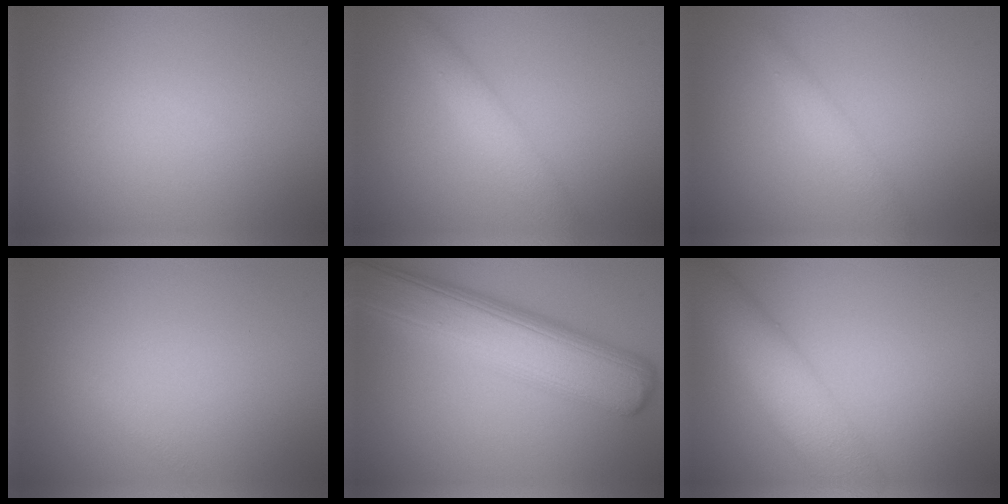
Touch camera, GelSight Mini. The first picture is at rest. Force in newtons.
{"total": 2.9, "press": 2.9, "slide": 0.1}
{"total": 1.9, "press": 1.9, "slide": 0.1}
{"total": 0.7, "press": 0.7, "slide": 0.1}
{"total": 9.7, "press": 9.7, "slide": 0.2}
{"total": 7.2, "press": 7.2, "slide": 0.4}